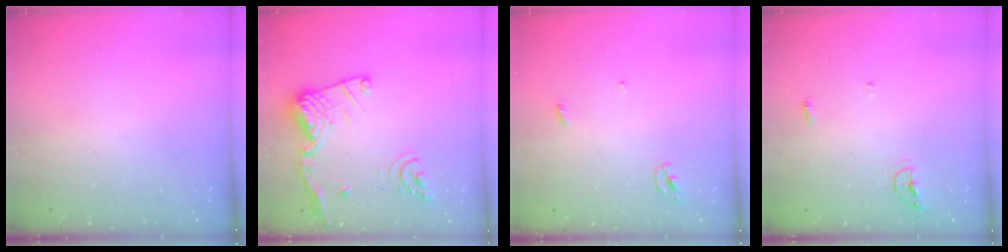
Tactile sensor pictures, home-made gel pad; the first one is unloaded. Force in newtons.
{"total": 16.3, "press": 16.2, "slide": 1.5}
{"total": 2.3, "press": 2.3, "slide": 0.2}
{"total": 4.4, "press": 4.3, "slide": 1.0}